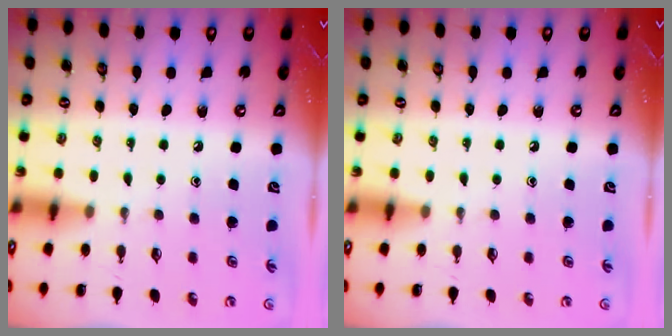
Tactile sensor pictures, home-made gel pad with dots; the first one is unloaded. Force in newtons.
{"total": 0.0}